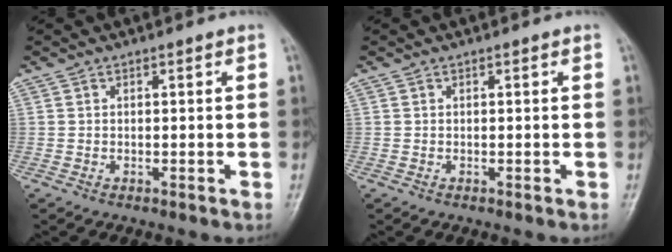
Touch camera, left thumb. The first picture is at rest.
{"total": 0.0}